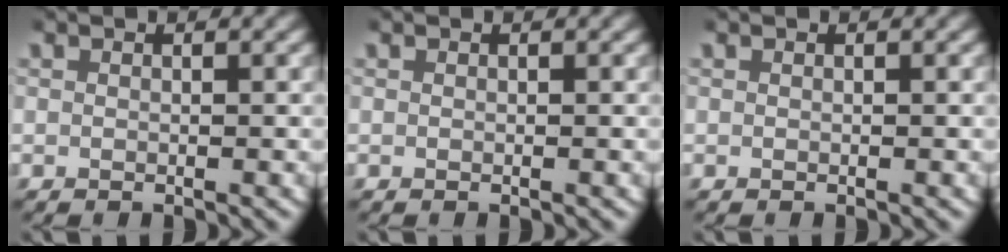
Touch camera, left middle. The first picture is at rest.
{"total": 0.0}
{"total": 0.0}